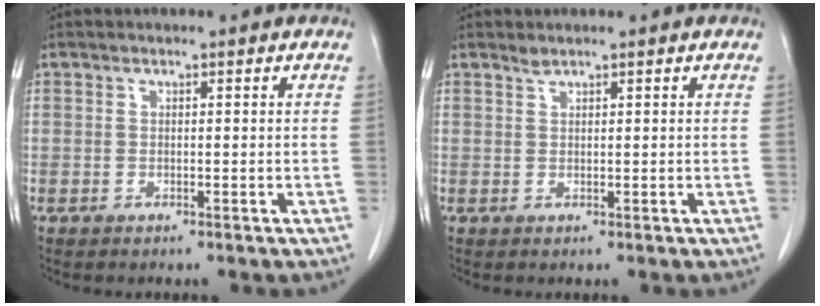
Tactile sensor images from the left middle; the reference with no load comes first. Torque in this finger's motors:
{"motor_torque": [0.07, -0.03, -0.02, 0.00]}